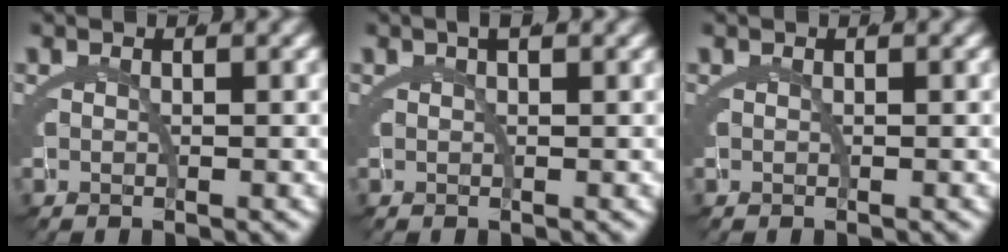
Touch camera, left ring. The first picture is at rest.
{"total": 0.8, "force": [0.5, -0.4, 0.4], "torque": [-0.008, 0.002, 0.012]}
{"total": 0.0}